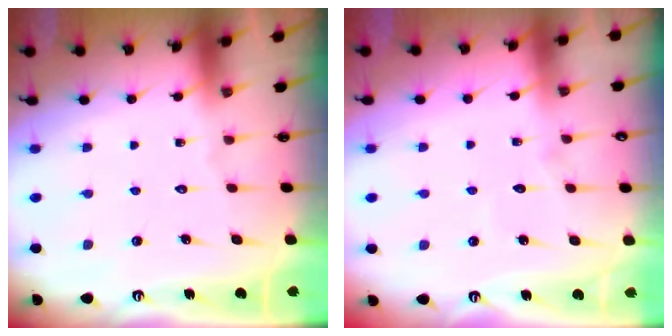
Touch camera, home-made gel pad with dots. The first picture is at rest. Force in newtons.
{"total": 4.4, "press": 4.3, "slide": 0.4}